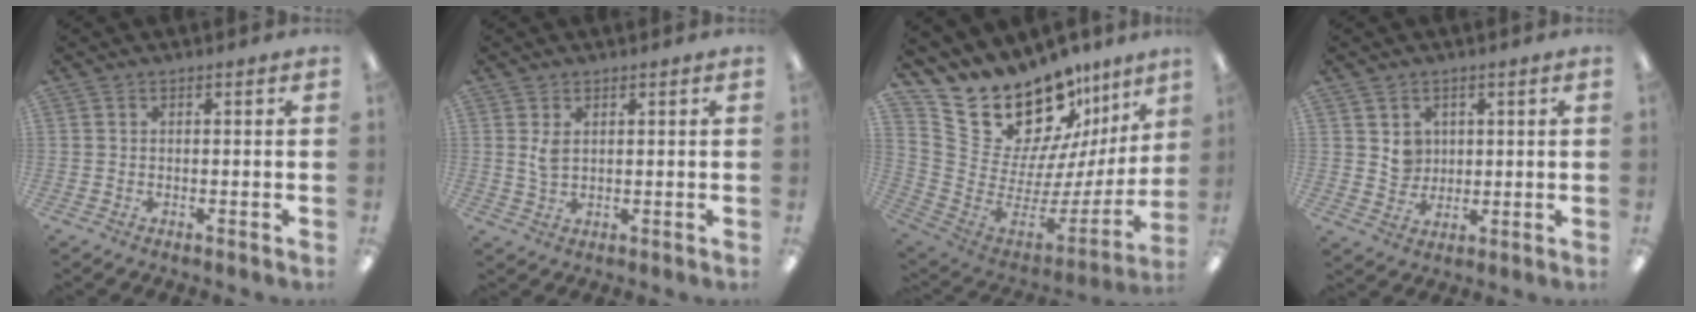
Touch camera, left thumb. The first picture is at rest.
{"total": 3.2, "force": [1.3, 1.8, 2.3], "torque": [-0.042, 0.000, 0.020]}
{"total": 22.4, "force": [18.3, 9.8, 8.5], "torque": [-0.149, -0.151, 0.350]}
{"total": 5.1, "force": [2.4, 4.5, 0.5], "torque": [0.004, -0.010, 0.040]}